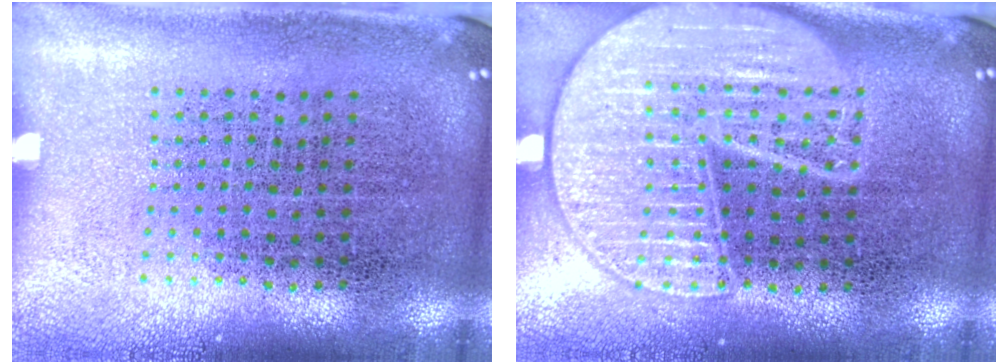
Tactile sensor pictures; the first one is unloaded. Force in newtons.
{"total": 2.7, "press": 2.7, "slide": 0.2}